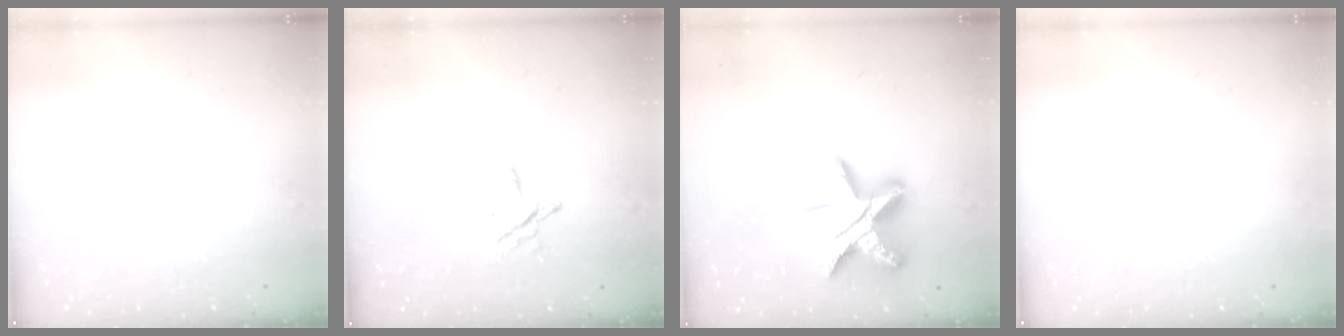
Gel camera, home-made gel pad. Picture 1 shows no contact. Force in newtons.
{"total": 6.9, "press": 6.9, "slide": 0.5}
{"total": 16.8, "press": 16.8, "slide": 1.2}
{"total": 0.0}